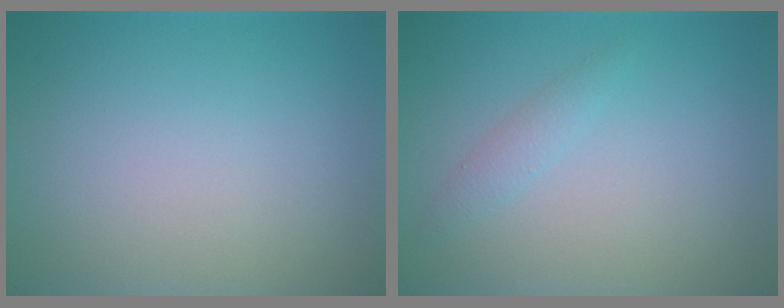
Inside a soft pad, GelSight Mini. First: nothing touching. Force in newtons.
{"total": 1.2, "press": 1.2, "slide": 0.0}